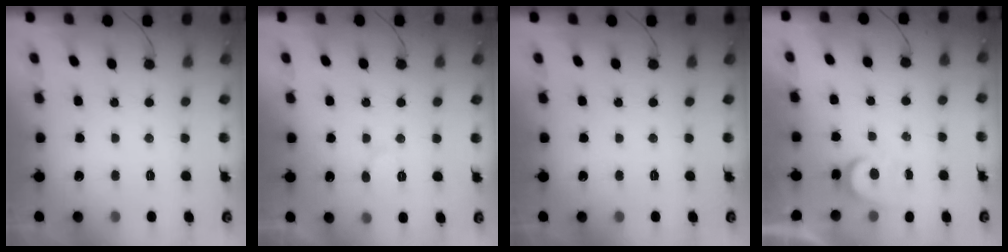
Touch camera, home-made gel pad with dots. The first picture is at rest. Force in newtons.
{"total": 5.7, "press": 5.7, "slide": 0.4}
{"total": 0.0}
{"total": 3.7, "press": 3.7, "slide": 0.3}